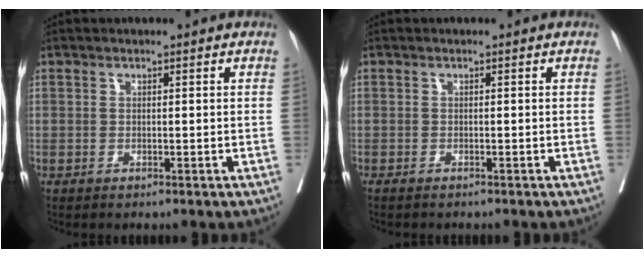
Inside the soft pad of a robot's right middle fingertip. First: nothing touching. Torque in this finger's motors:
{"motor_torque": [0.49, -0.99, 0.07, 0.02]}